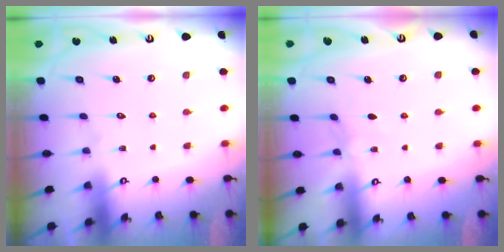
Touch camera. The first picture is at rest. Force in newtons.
{"total": 2.8, "press": 2.8, "slide": 0.4}